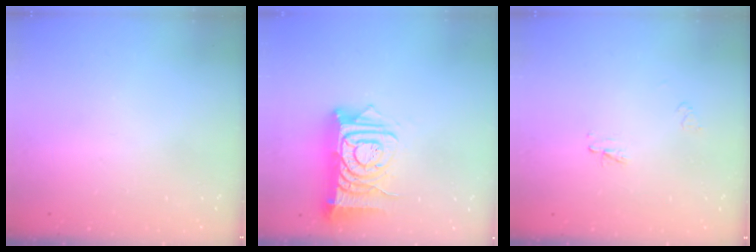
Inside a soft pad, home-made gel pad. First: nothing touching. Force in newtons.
{"total": 14.5, "press": 14.4, "slide": 1.6}
{"total": 2.3, "press": 2.2, "slide": 0.2}